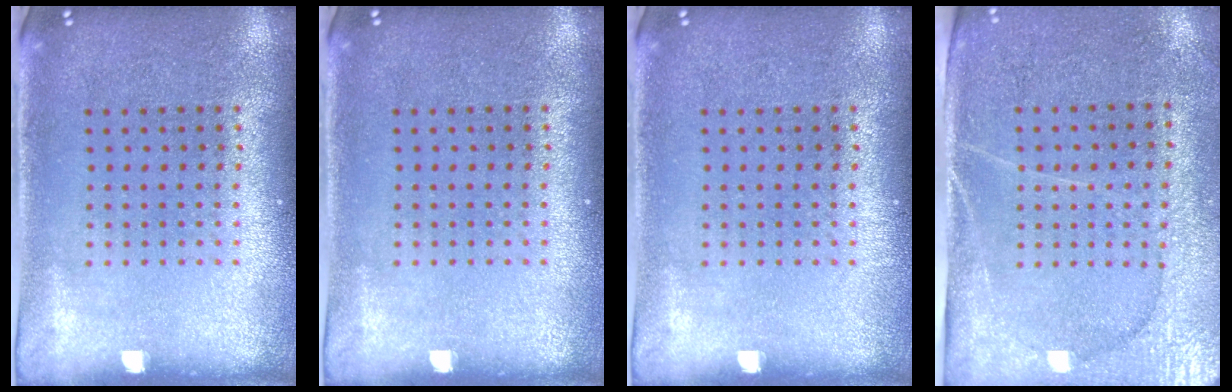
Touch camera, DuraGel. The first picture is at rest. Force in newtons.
{"total": 0.0}
{"total": 0.0}
{"total": 3.0, "press": 2.8, "slide": 1.3}